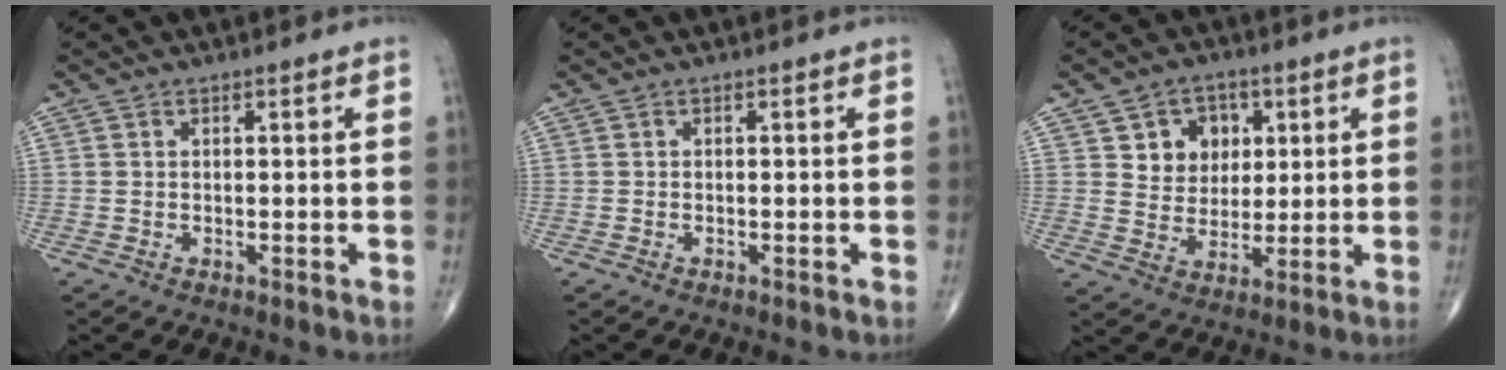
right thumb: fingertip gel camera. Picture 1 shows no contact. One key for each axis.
{"total": 0.0}
{"total": 8.4, "fx": 3.0, "fy": 6.9, "fz": 3.8, "tx": -0.017, "ty": -0.009, "tz": 0.050}